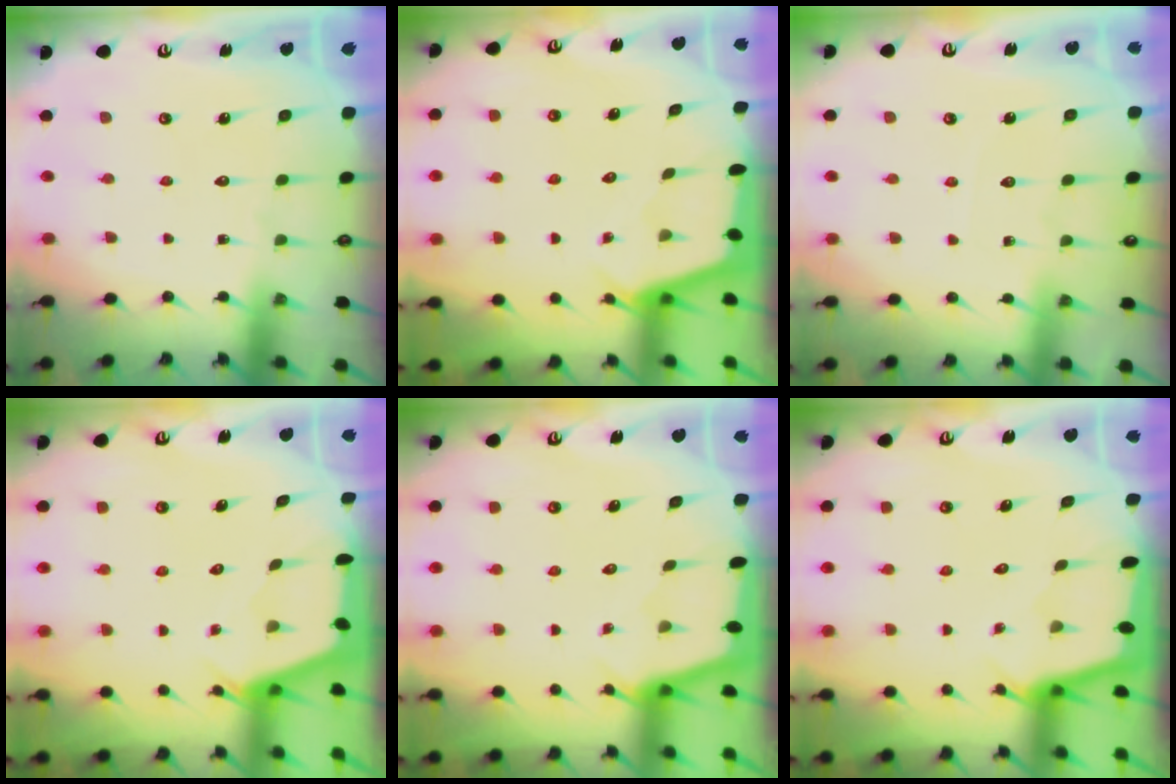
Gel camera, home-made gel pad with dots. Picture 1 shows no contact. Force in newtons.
{"total": 2.4, "press": 2.4, "slide": 0.3}
{"total": 2.5, "press": 2.4, "slide": 0.4}
{"total": 2.4, "press": 2.4, "slide": 0.3}
{"total": 1.9, "press": 1.9, "slide": 0.1}
{"total": 1.6, "press": 1.6, "slide": 0.2}